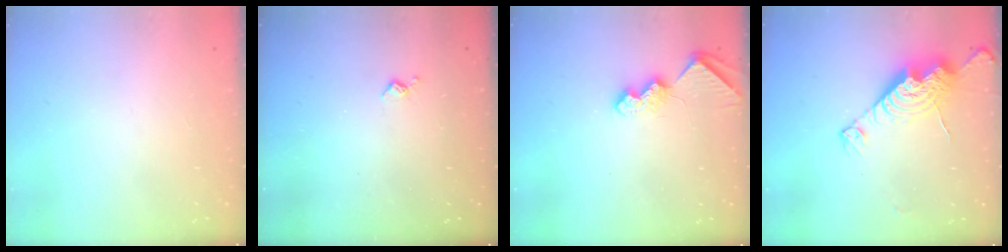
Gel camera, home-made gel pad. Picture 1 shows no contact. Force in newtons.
{"total": 3.9, "press": 3.9, "slide": 0.8}
{"total": 7.8, "press": 7.7, "slide": 0.9}
{"total": 13.6, "press": 13.6, "slide": 1.3}